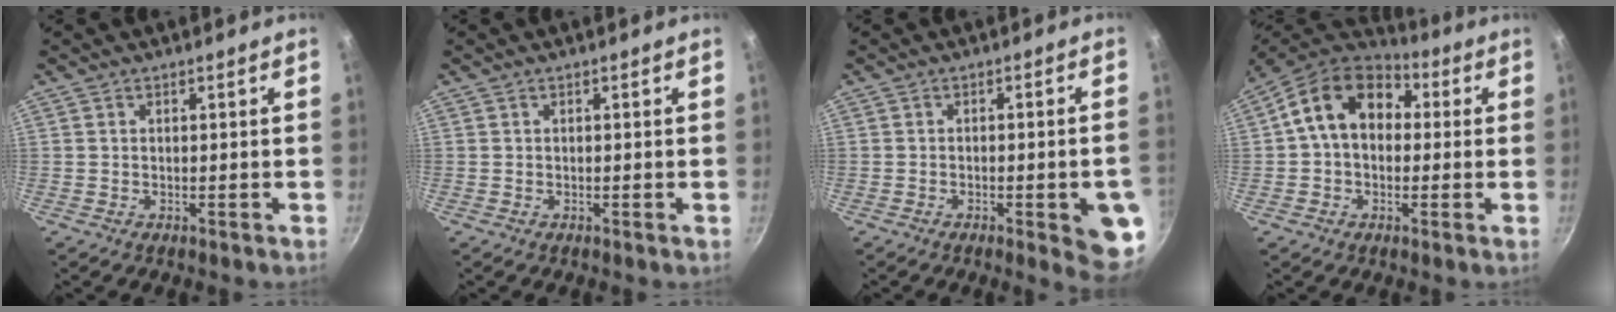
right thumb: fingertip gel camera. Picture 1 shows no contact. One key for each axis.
{"total": 0.0}
{"total": 8.9, "fx": -2.8, "fy": 2.4, "fz": 8.1, "tx": -0.072, "ty": 0.010, "tz": -0.031}
{"total": 14.7, "fx": 2.5, "fy": 10.8, "fz": 9.6, "tx": -0.127, "ty": 0.031, "tz": 0.022}